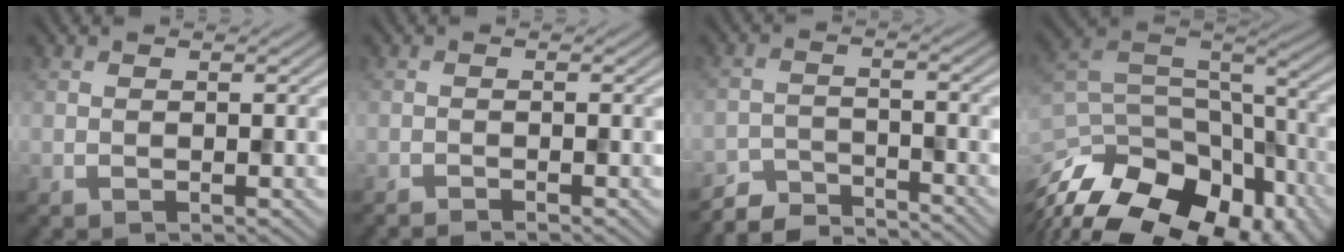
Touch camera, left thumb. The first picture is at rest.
{"total": 0.9, "force": [-0.9, 0.0, 0.2], "torque": [-0.001, 0.002, -0.019]}
{"total": 5.3, "force": [-5.1, 0.7, 1.0], "torque": [-0.024, -0.004, -0.098]}
{"total": 18.3, "force": [-11.6, 9.8, 10.1], "torque": [-0.227, -0.044, -0.161]}